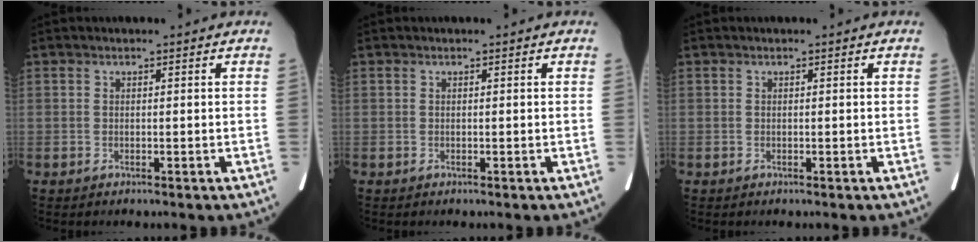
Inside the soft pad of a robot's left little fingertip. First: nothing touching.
{"total": 0.0}
{"total": 0.0}